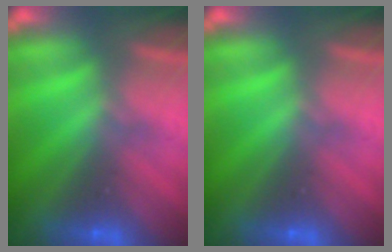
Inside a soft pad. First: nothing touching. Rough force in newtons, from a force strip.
{"total": 0.0}